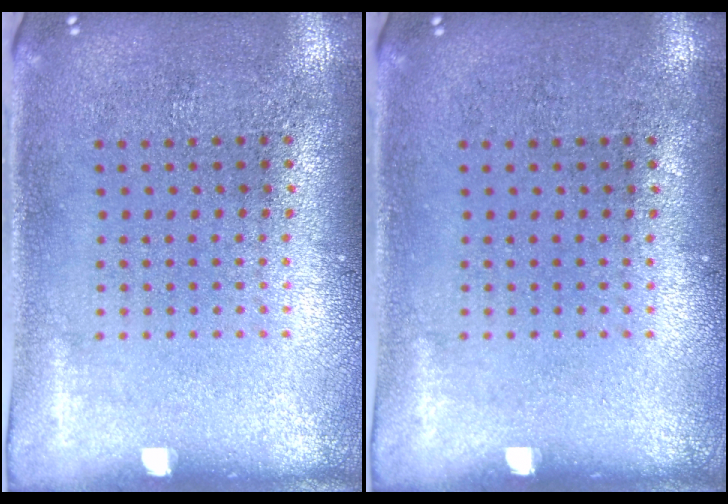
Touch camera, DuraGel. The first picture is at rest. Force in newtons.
{"total": 0.0}